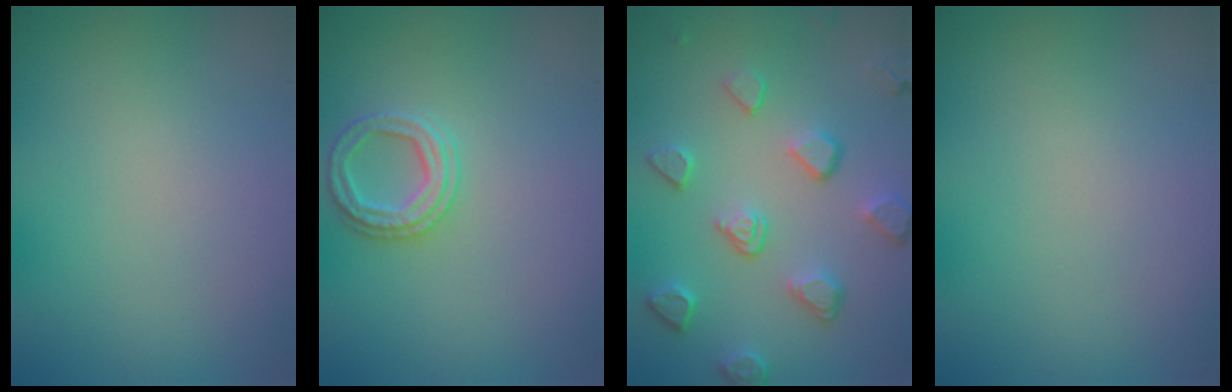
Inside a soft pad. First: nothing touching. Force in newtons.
{"total": 2.4, "press": 2.4, "slide": 0.4}
{"total": 4.9, "press": 3.7, "slide": 3.1}
{"total": 0.0}